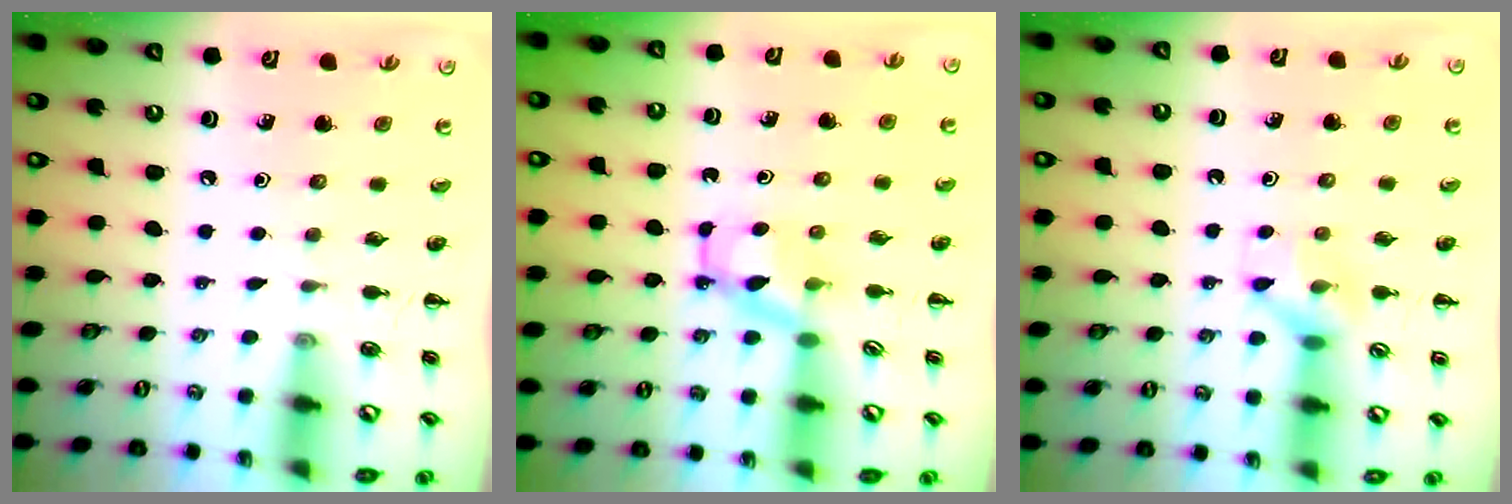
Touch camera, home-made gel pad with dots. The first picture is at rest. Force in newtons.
{"total": 4.1, "press": 4.0, "slide": 0.8}
{"total": 7.7, "press": 7.7, "slide": 0.2}